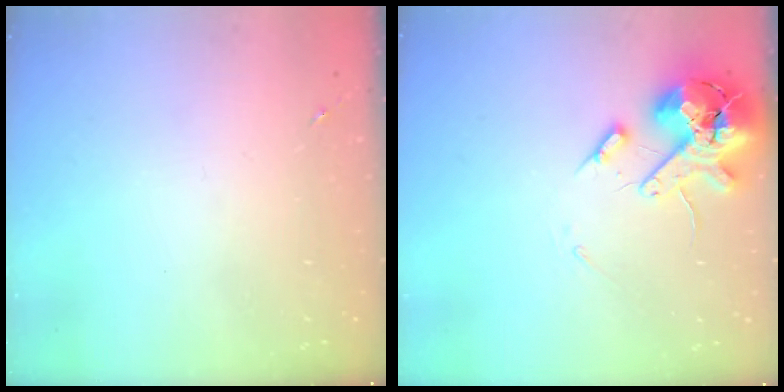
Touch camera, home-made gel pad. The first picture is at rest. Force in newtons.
{"total": 14.6, "press": 14.4, "slide": 2.4}